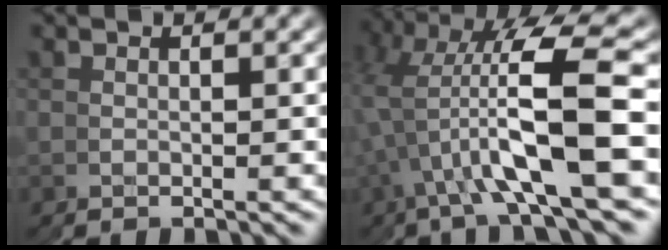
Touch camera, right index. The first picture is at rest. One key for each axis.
{"total": 10.3, "fx": 2.2, "fy": 4.0, "fz": 9.2, "tx": -0.157, "ty": 0.025, "tz": 0.023}